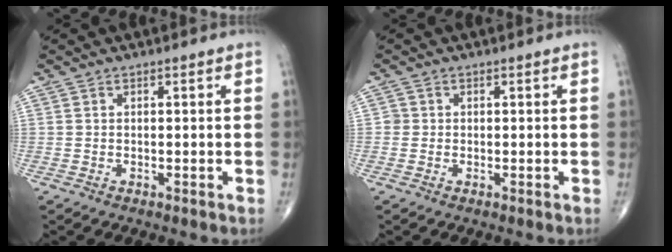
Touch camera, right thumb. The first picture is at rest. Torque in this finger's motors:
{"motor_torque": [0.10, 0.36, 0.30, 0.25, -0.04]}